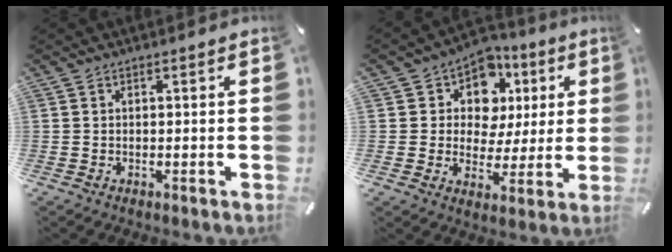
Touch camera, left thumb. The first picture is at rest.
{"total": 9.8, "force": [3.7, 8.5, 3.2], "torque": [-0.054, -0.027, 0.070]}